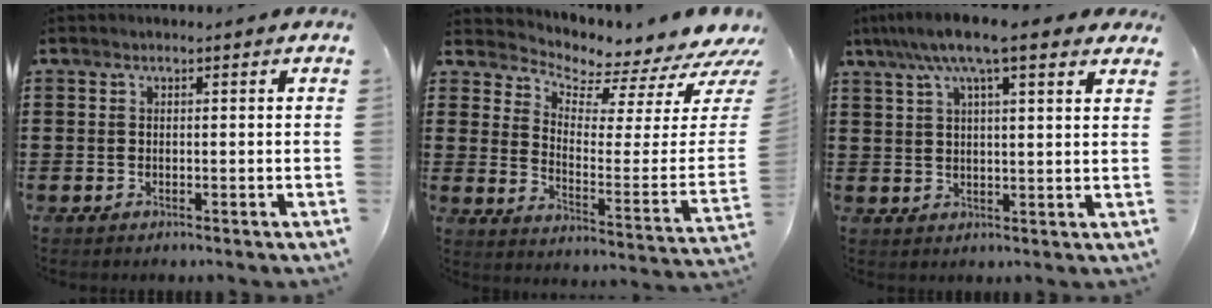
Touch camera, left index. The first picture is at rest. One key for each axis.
{"total": 3.6, "fx": 3.3, "fy": 1.0, "fz": 1.2, "tx": -0.036, "ty": -0.057, "tz": 0.048}
{"total": 8.7, "fx": 6.2, "fy": 1.7, "fz": 5.9, "tx": -0.124, "ty": -0.004, "tz": 0.107}